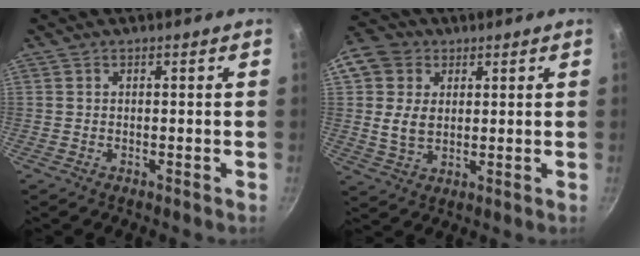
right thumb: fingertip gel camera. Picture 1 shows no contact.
{"total": 11.1, "force": [2.7, 8.8, 6.1], "torque": [-0.105, 0.001, 0.044]}